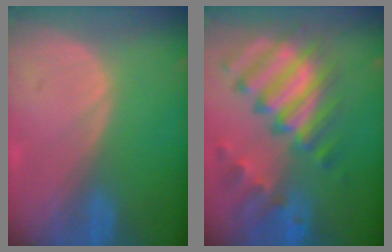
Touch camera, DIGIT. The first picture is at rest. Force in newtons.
{"total": 11.4, "press": 9.8, "slide": 5.8}